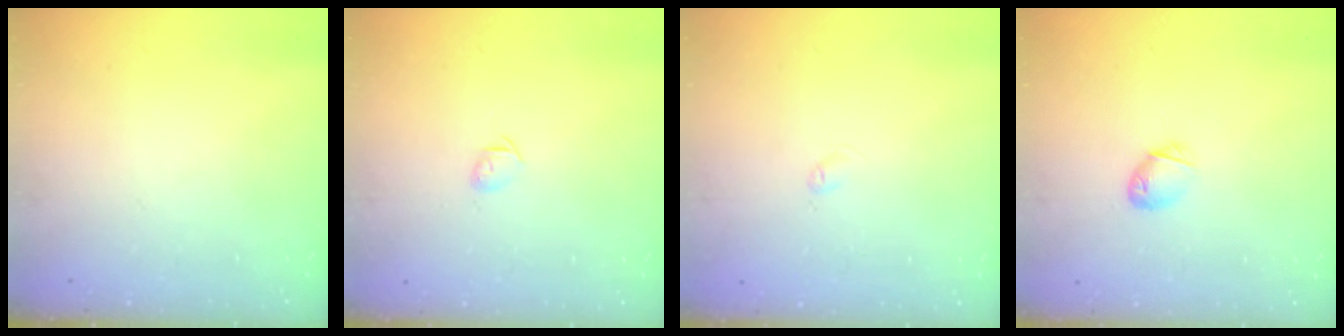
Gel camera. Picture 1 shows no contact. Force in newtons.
{"total": 3.4, "press": 3.3, "slide": 0.8}
{"total": 2.4, "press": 2.3, "slide": 0.4}
{"total": 4.0, "press": 3.9, "slide": 0.8}